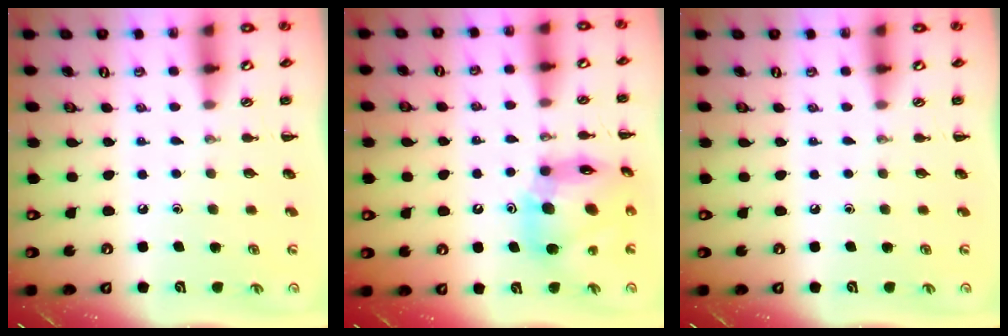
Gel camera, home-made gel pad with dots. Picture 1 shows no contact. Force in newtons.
{"total": 14.4, "press": 13.8, "slide": 4.0}
{"total": 0.0}